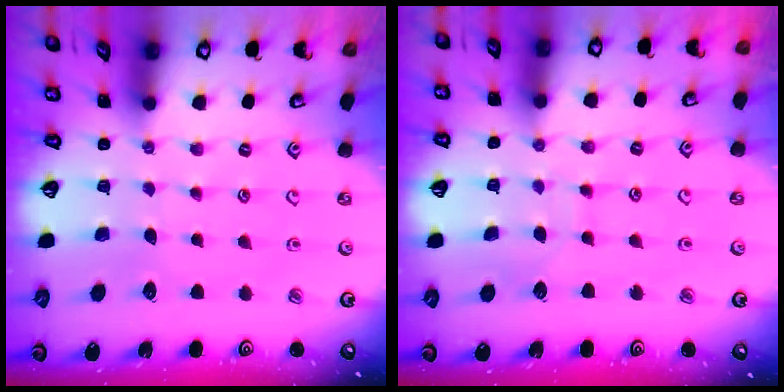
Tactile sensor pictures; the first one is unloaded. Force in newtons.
{"total": 6.4, "press": 6.4, "slide": 0.2}